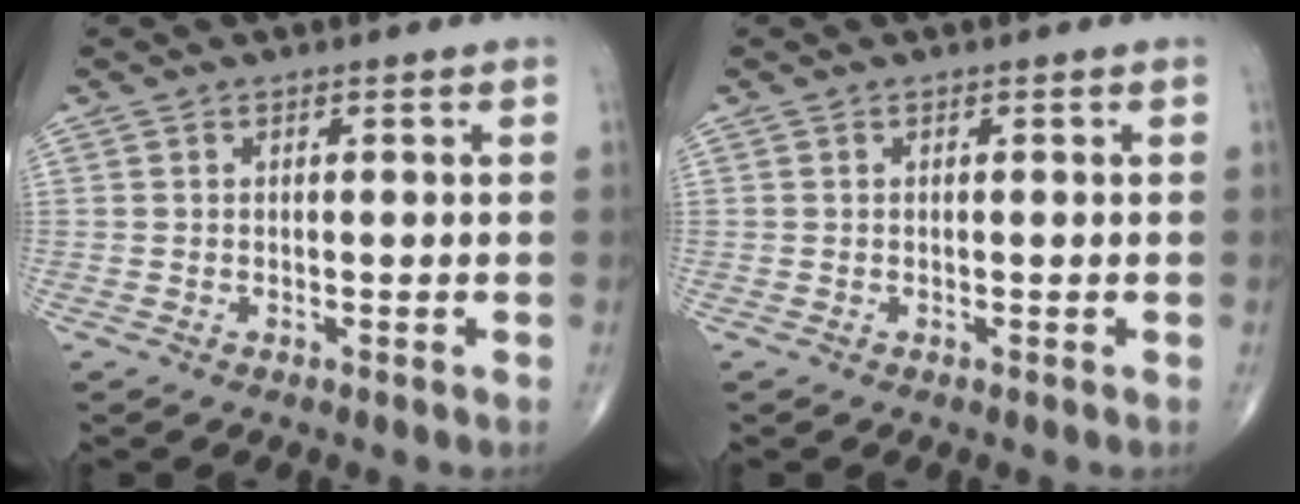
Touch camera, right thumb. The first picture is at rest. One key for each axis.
{"total": 0.0}